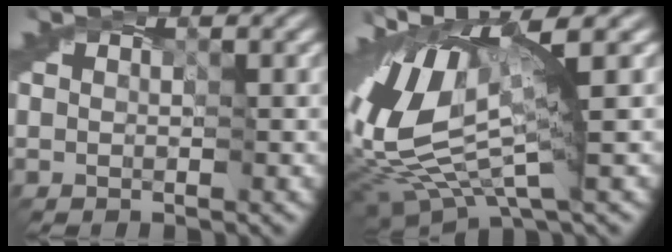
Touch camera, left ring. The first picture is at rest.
{"total": 11.5, "force": [2.7, 4.5, 10.3], "torque": [-0.239, -0.001, 0.052]}